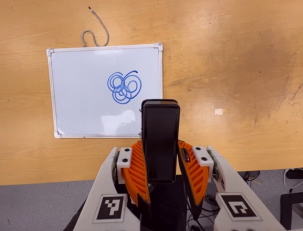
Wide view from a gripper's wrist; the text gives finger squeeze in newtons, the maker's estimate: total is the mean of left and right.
{"total": 4.9, "left": 3.2, "right": 6.6}